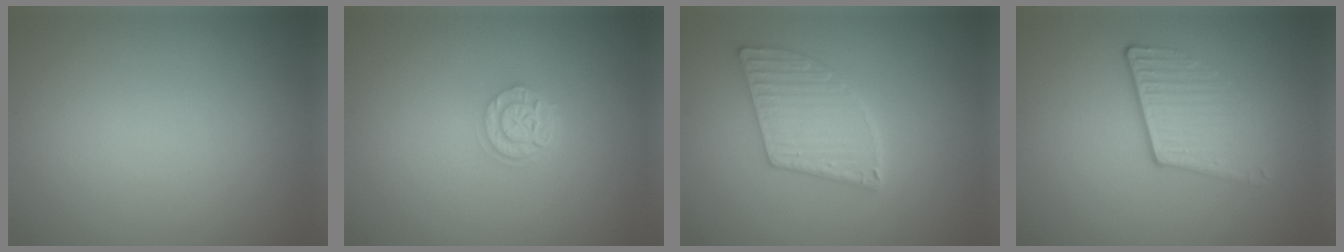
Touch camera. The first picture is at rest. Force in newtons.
{"total": 2.3, "press": 1.9, "slide": 1.4}
{"total": 4.1, "press": 3.6, "slide": 1.8}
{"total": 3.7, "press": 2.5, "slide": 2.7}